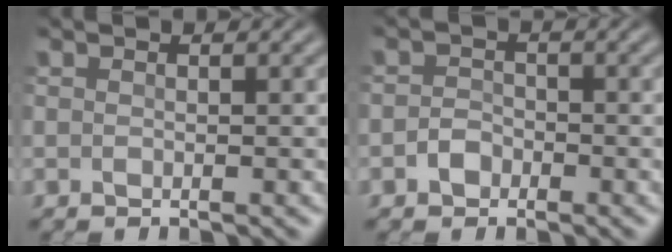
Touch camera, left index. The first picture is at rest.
{"total": 1.3, "force": [-0.6, 1.1, 0.3], "torque": [-0.004, 0.008, -0.014]}